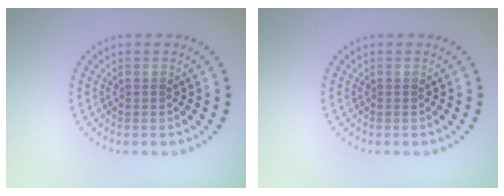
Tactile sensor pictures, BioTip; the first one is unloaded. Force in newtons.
{"total": 0.0}